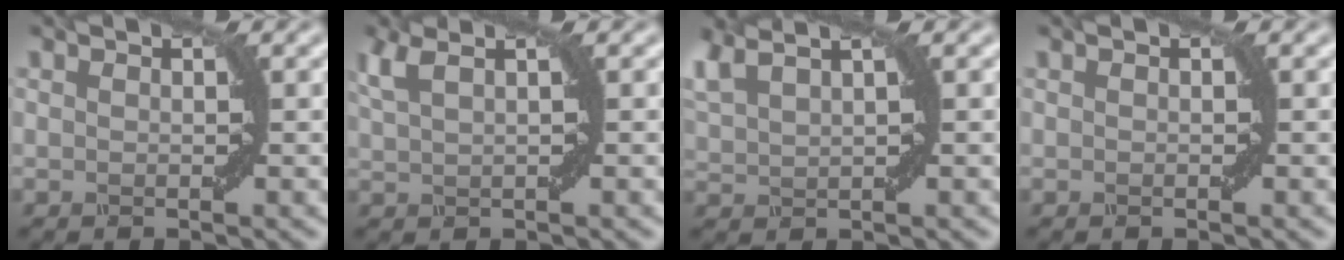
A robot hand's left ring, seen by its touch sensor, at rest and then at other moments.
{"total": 3.0, "force": [1.5, 1.2, 2.4], "torque": [-0.047, 0.017, 0.019]}
{"total": 5.1, "force": [3.4, 2.0, 3.3], "torque": [-0.082, 0.030, 0.047]}
{"total": 0.0}